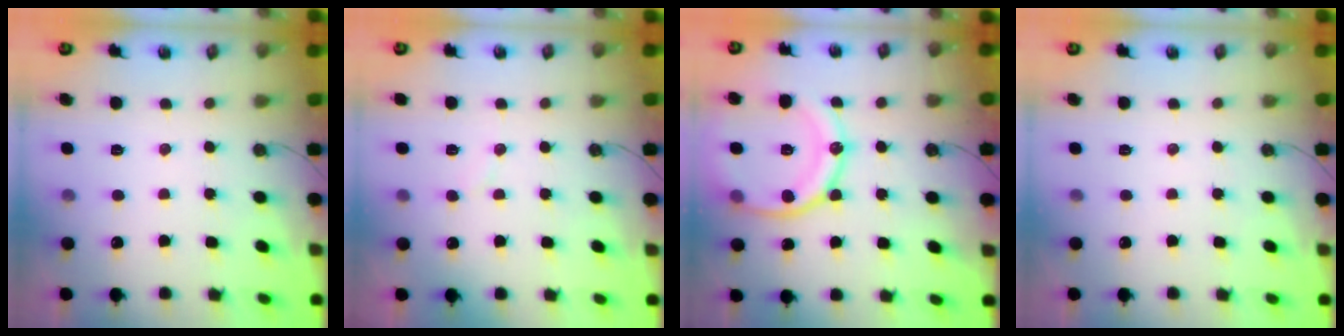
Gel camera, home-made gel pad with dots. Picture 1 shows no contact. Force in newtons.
{"total": 3.9, "press": 3.9, "slide": 0.4}
{"total": 19.3, "press": 19.2, "slide": 2.2}
{"total": 0.0}